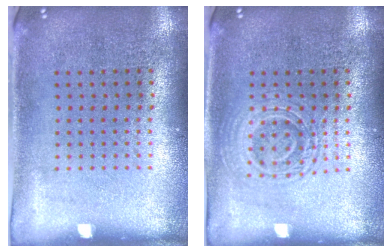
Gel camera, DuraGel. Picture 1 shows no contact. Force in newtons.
{"total": 2.7, "press": 2.7, "slide": 0.5}